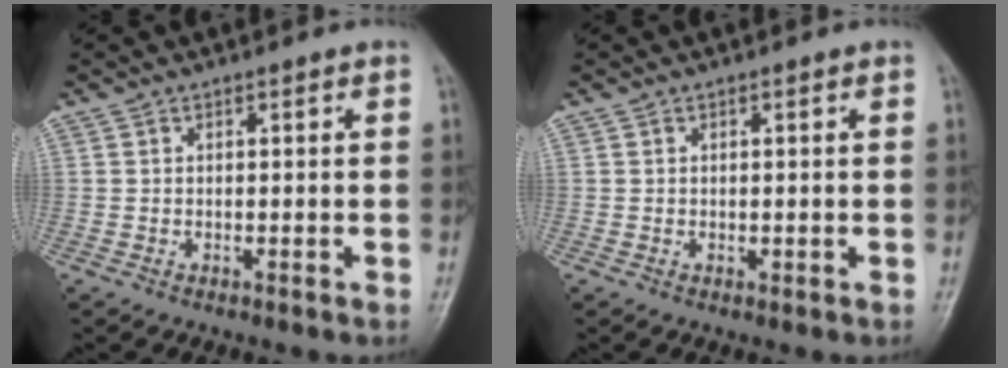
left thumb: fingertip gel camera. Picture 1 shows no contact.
{"total": 0.7, "force": [0.1, 0.4, 0.5], "torque": [-0.005, -0.001, 0.004]}